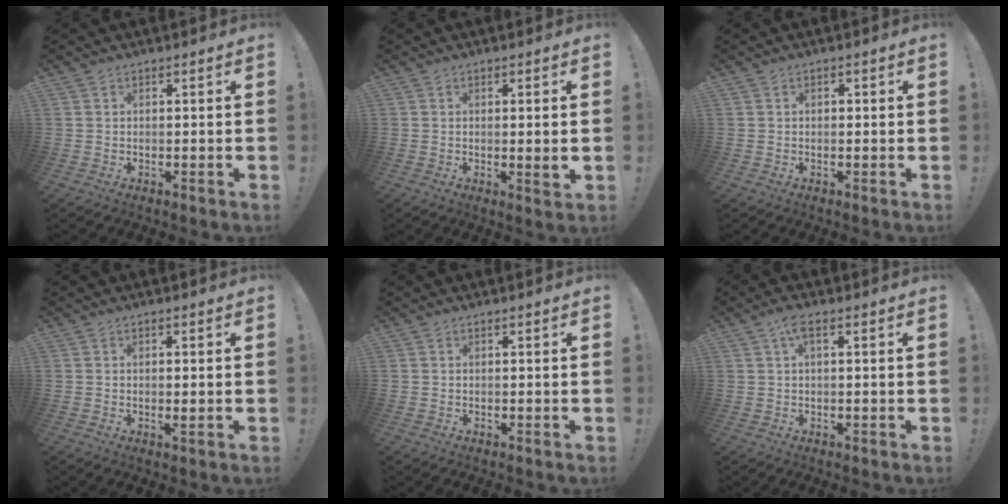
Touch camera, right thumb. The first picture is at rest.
{"total": 2.5, "force": [0.4, -0.3, 2.4], "torque": [-0.030, -0.010, 0.002]}
{"total": 0.5, "force": [-0.2, 0.5, 0.2], "torque": [-0.006, 0.004, -0.005]}
{"total": 1.2, "force": [-0.1, 0.1, 1.2], "torque": [-0.017, -0.004, -0.002]}
{"total": 0.0}
{"total": 3.3, "force": [0.8, 1.0, 3.0], "torque": [-0.060, 0.007, 0.012]}